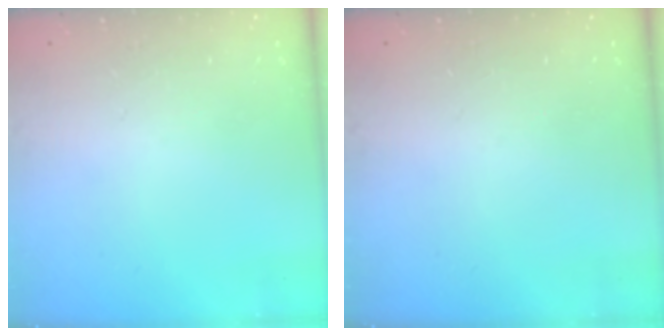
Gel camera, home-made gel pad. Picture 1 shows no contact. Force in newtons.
{"total": 0.0}